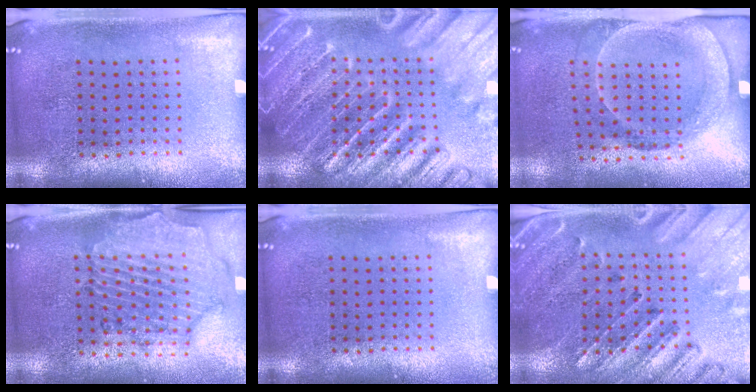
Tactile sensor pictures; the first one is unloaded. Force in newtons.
{"total": 6.3, "press": 6.2, "slide": 0.9}
{"total": 1.6, "press": 1.2, "slide": 1.1}
{"total": 1.2, "press": 1.1, "slide": 0.3}
{"total": 0.0}
{"total": 2.9, "press": 2.6, "slide": 1.1}